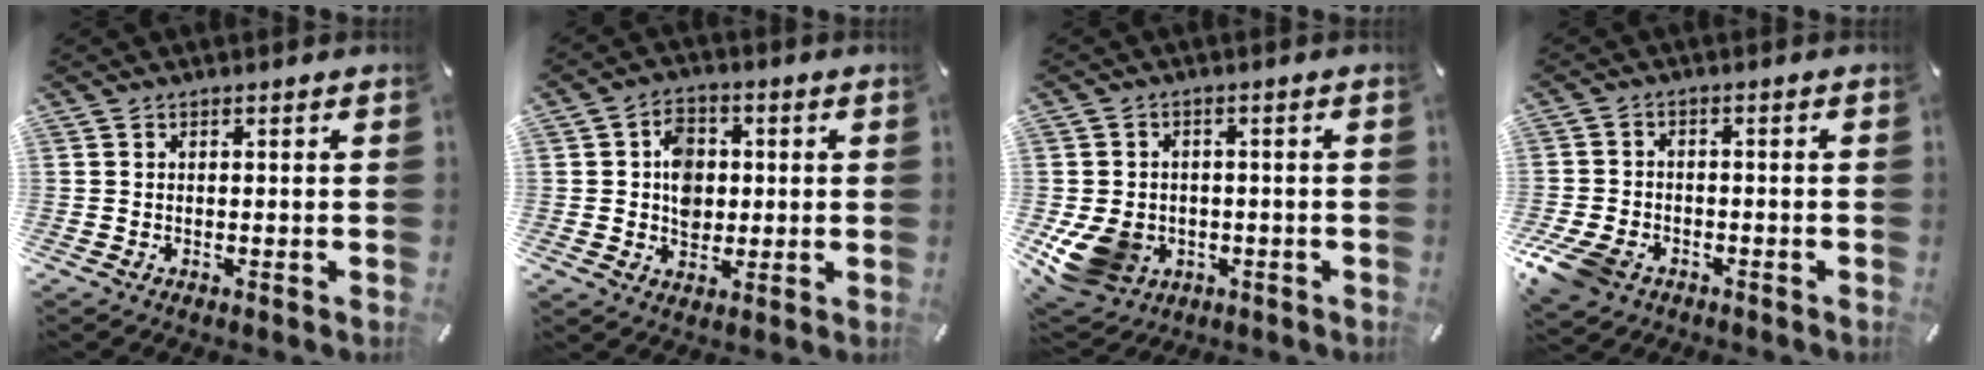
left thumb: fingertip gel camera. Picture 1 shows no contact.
{"total": 7.5, "force": [0.6, 6.4, 3.8], "torque": [-0.051, 0.005, 0.010]}
{"total": 10.0, "force": [-3.0, 8.2, 4.8], "torque": [-0.117, 0.016, -0.050]}
{"total": 7.3, "force": [-4.2, 4.8, 3.6], "torque": [-0.097, 0.011, -0.082]}